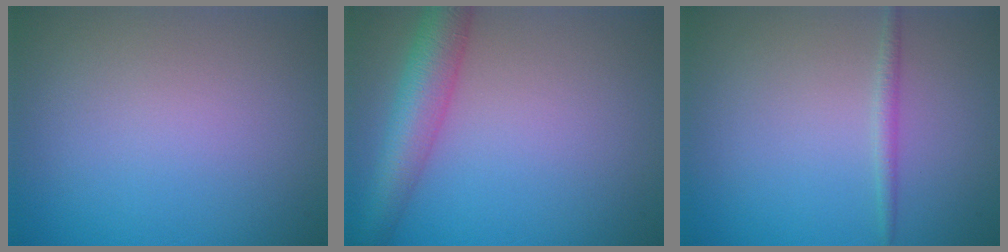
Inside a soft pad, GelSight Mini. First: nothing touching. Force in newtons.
{"total": 5.6, "press": 5.6, "slide": 0.2}
{"total": 1.1, "press": 1.1, "slide": 0.1}